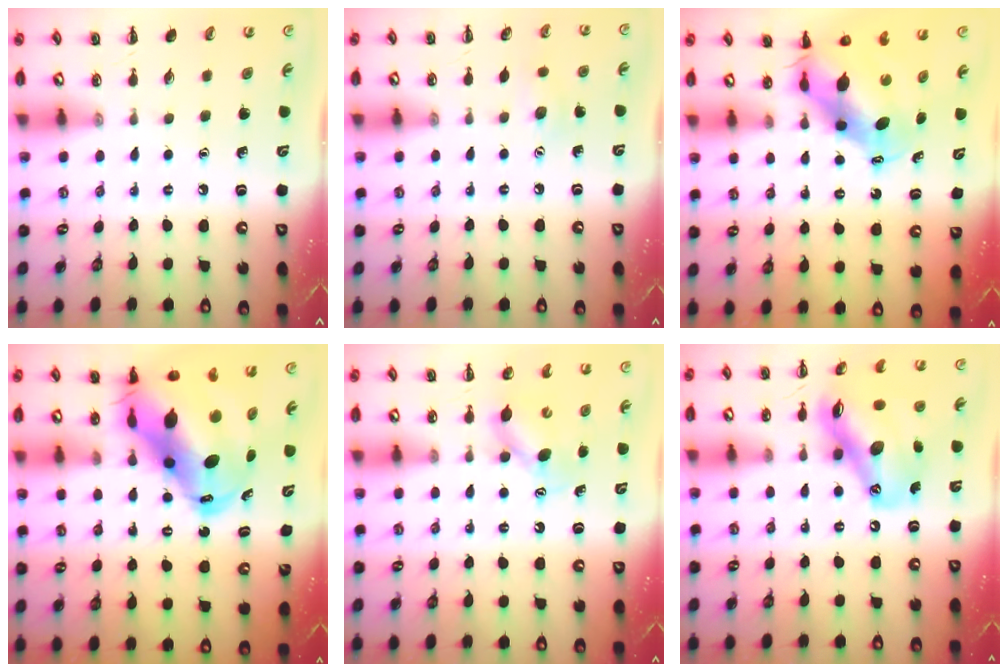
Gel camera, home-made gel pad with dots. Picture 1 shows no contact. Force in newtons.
{"total": 6.5, "press": 6.4, "slide": 1.1}
{"total": 7.1, "press": 7.0, "slide": 1.5}
{"total": 15.8, "press": 15.3, "slide": 4.1}
{"total": 5.7, "press": 5.7, "slide": 0.5}
{"total": 16.2, "press": 15.7, "slide": 4.0}